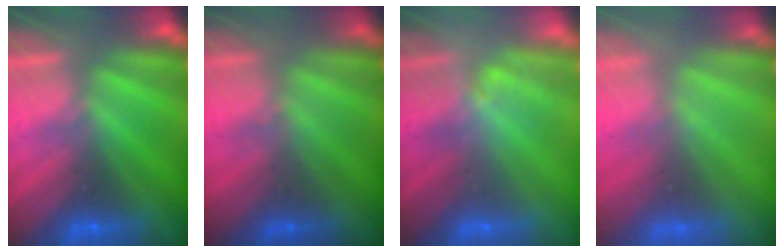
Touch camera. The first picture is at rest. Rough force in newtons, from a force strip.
{"total": 1.7}
{"total": 1.3}
{"total": 6.3}